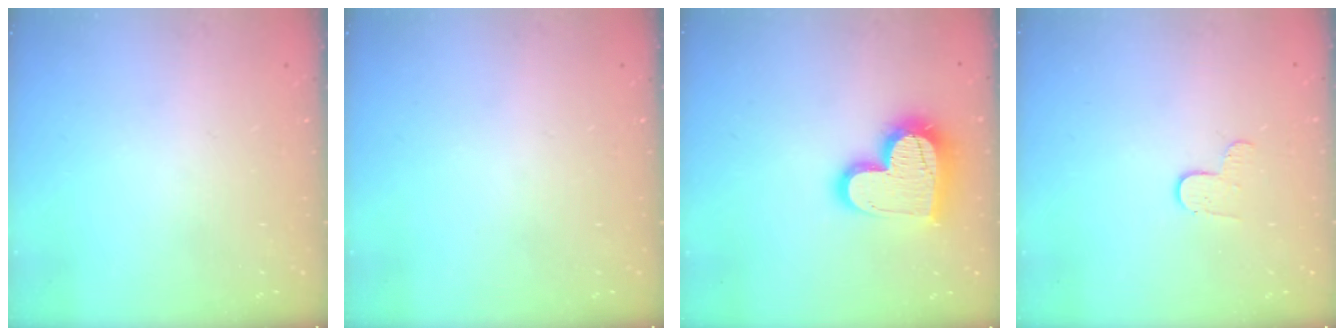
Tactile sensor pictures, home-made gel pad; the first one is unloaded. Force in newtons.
{"total": 0.0}
{"total": 17.7, "press": 17.7, "slide": 1.3}
{"total": 4.4, "press": 4.4, "slide": 0.4}